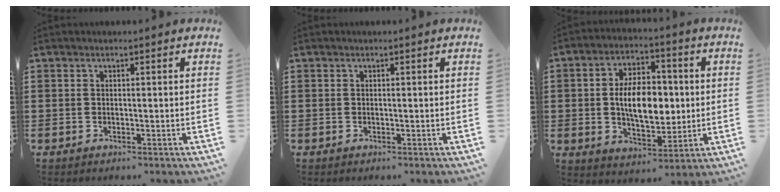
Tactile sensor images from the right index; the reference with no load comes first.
{"total": 0.0}
{"total": 9.3, "force": [0.4, 5.1, 7.7], "torque": [-0.132, 0.003, 0.001]}